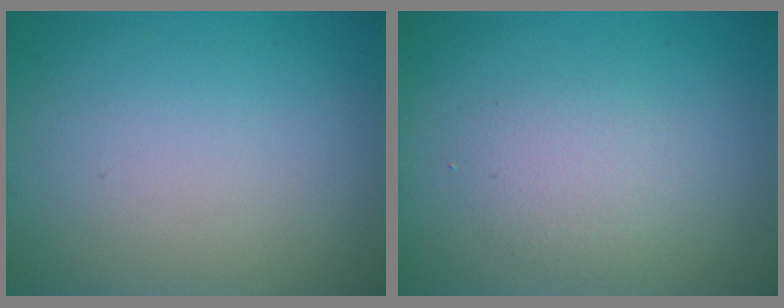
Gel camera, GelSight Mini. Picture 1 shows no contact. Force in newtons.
{"total": 1.9, "press": 1.9, "slide": 0.0}